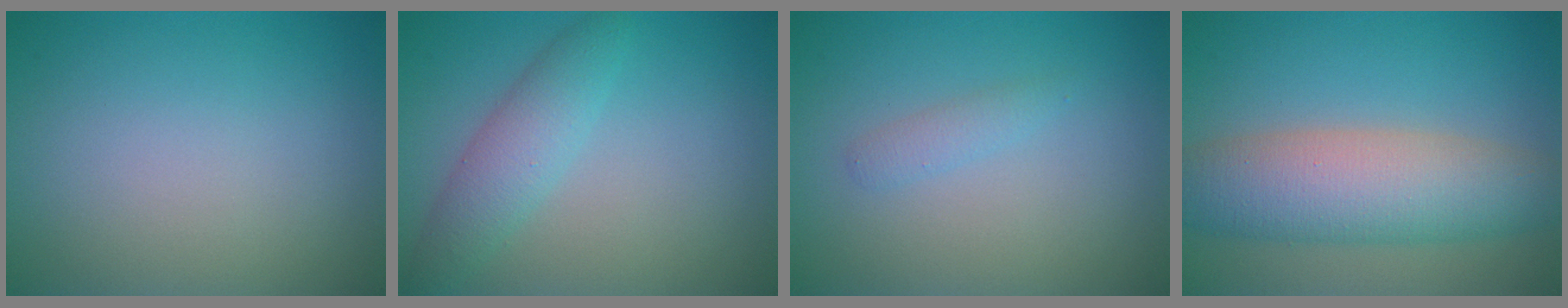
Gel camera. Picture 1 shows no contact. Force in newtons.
{"total": 3.3, "press": 3.3, "slide": 0.1}
{"total": 1.1, "press": 1.1, "slide": 0.1}
{"total": 7.6, "press": 7.6, "slide": 0.2}